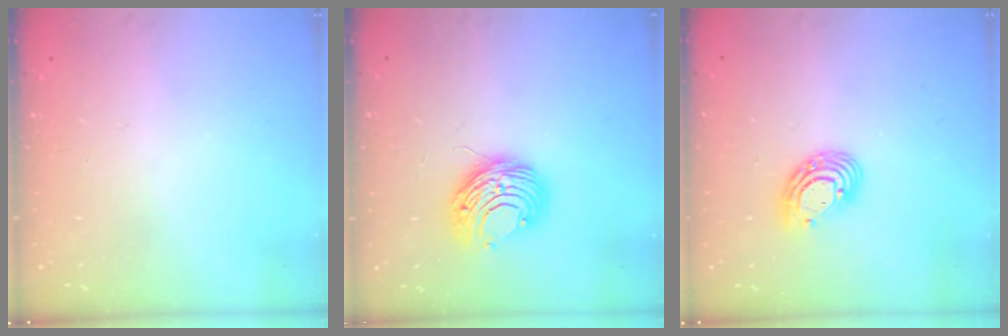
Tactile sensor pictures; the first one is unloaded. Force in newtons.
{"total": 8.8, "press": 8.8, "slide": 0.3}
{"total": 9.2, "press": 9.1, "slide": 1.6}